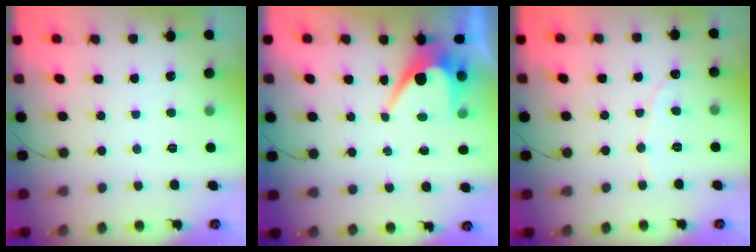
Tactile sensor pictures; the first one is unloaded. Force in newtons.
{"total": 7.3, "press": 7.3, "slide": 0.3}
{"total": 2.1, "press": 2.1, "slide": 0.1}